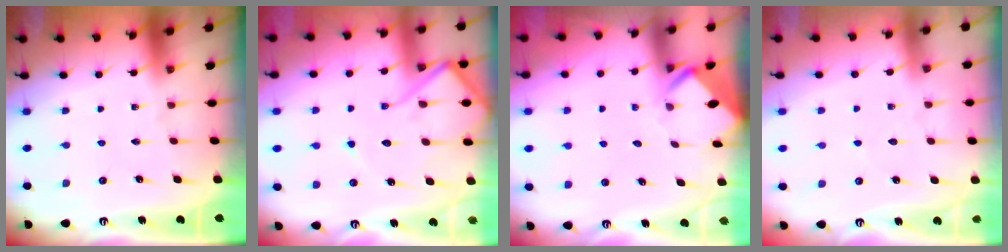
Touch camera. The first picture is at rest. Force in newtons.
{"total": 10.9, "press": 10.9, "slide": 1.0}
{"total": 3.6, "press": 3.6, "slide": 0.3}
{"total": 3.0, "press": 2.9, "slide": 0.4}